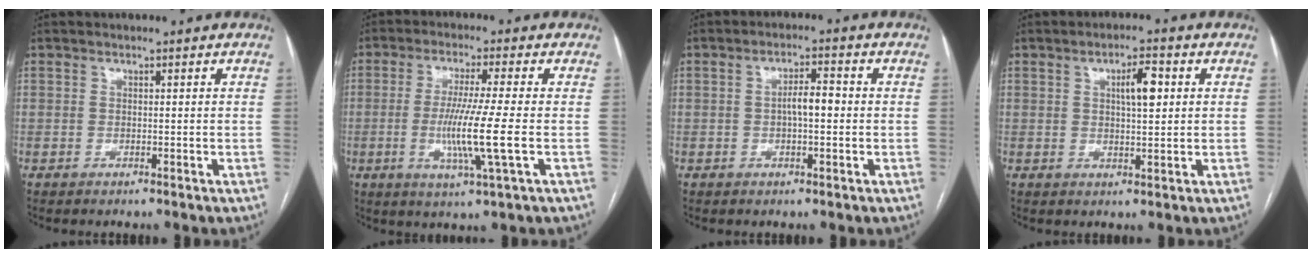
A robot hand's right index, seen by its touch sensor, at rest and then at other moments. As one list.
[{"total": 9.4, "force": [-1.7, -1.1, 9.2], "torque": [-0.181, -0.022, -0.032]}, {"total": 3.5, "force": [-0.2, 1.0, 3.3], "torque": [-0.055, 0.011, -0.004]}, {"total": 4.6, "force": [1.3, 1.1, 4.2], "torque": [-0.072, 0.008, 0.022]}]